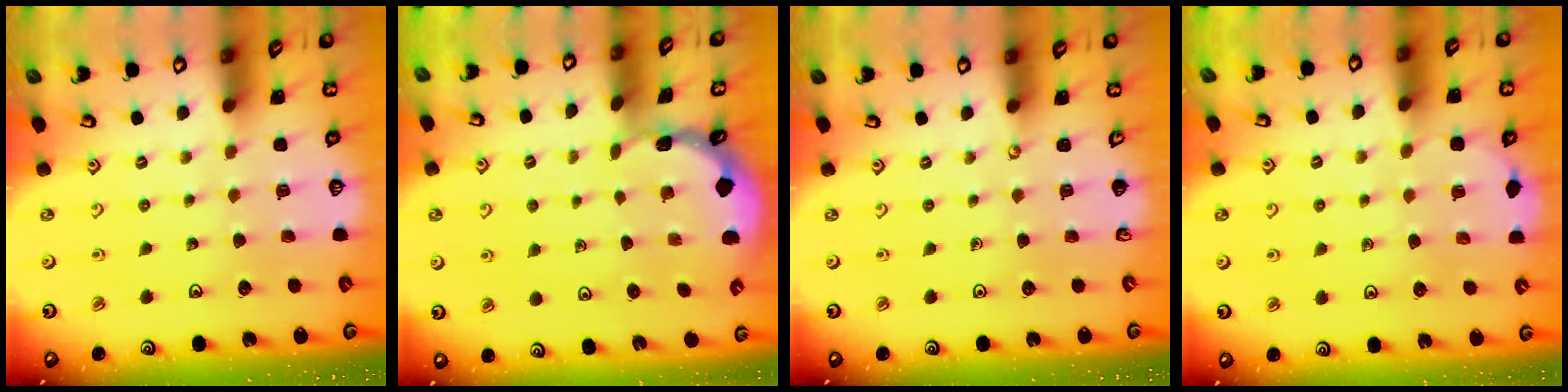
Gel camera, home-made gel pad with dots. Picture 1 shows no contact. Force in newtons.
{"total": 0.8, "press": 0.8, "slide": 0.1}
{"total": 0.0}
{"total": 3.8, "press": 3.6, "slide": 1.5}